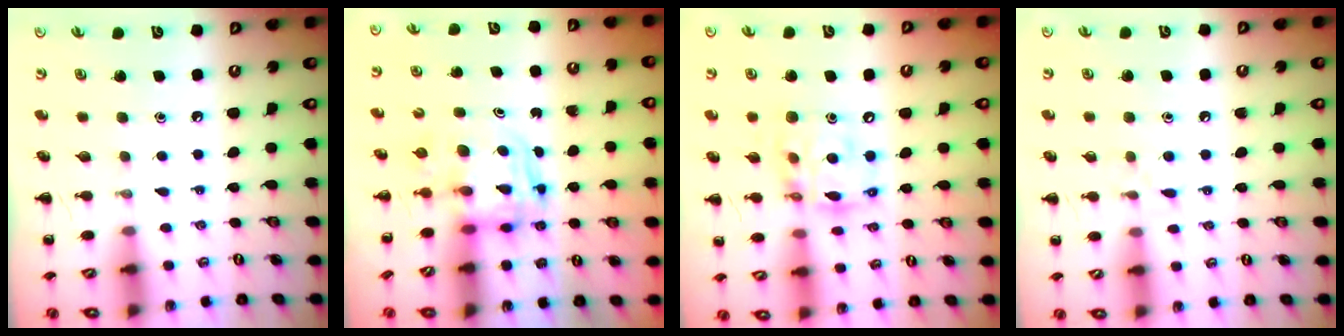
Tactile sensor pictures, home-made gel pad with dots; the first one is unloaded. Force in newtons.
{"total": 2.8, "press": 2.8, "slide": 0.2}
{"total": 14.6, "press": 14.2, "slide": 3.7}
{"total": 6.0, "press": 5.6, "slide": 2.1}